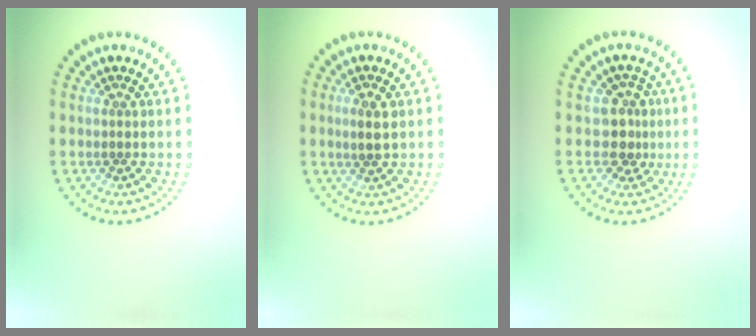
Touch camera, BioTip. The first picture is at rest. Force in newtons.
{"total": 1.8, "press": 1.7, "slide": 0.5}
{"total": 2.5, "press": 2.0, "slide": 1.5}